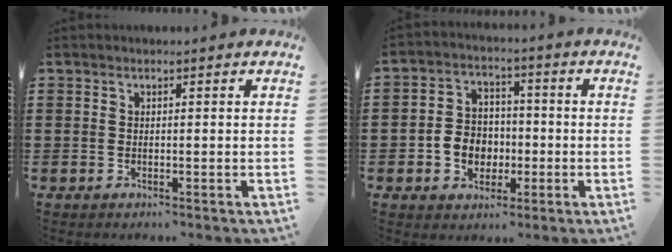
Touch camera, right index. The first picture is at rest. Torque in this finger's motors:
{"motor_torque": [1.35, 0.78, 0.65, 0.05]}